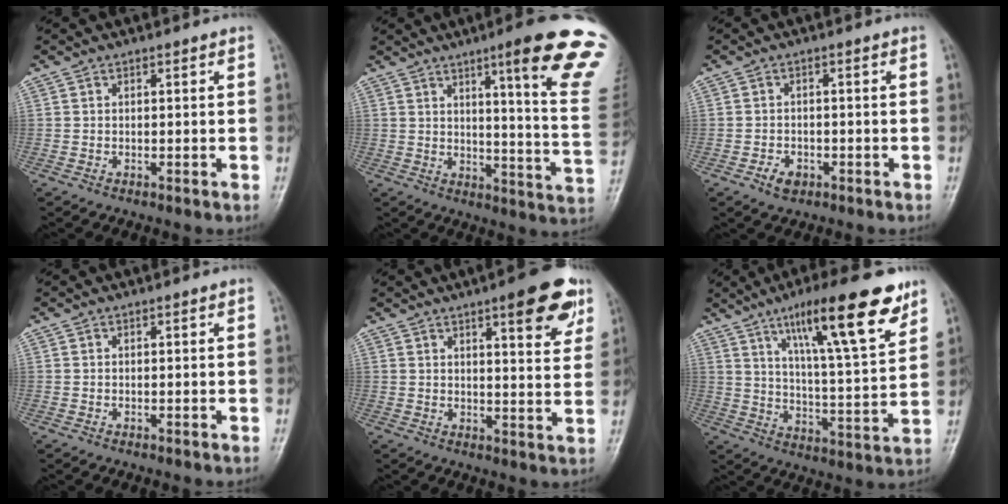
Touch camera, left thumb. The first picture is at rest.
{"total": 20.6, "force": [12.0, 1.8, 16.6], "torque": [-0.193, -0.065, 0.147]}
{"total": 2.9, "force": [-1.4, 2.0, 1.5], "torque": [-0.019, 0.005, -0.021]}
{"total": 0.0}
{"total": 11.1, "force": [6.3, 2.9, 8.6], "torque": [-0.084, -0.027, 0.077]}
{"total": 19.4, "force": [11.6, 3.9, 15.0], "torque": [-0.209, -0.050, 0.185]}